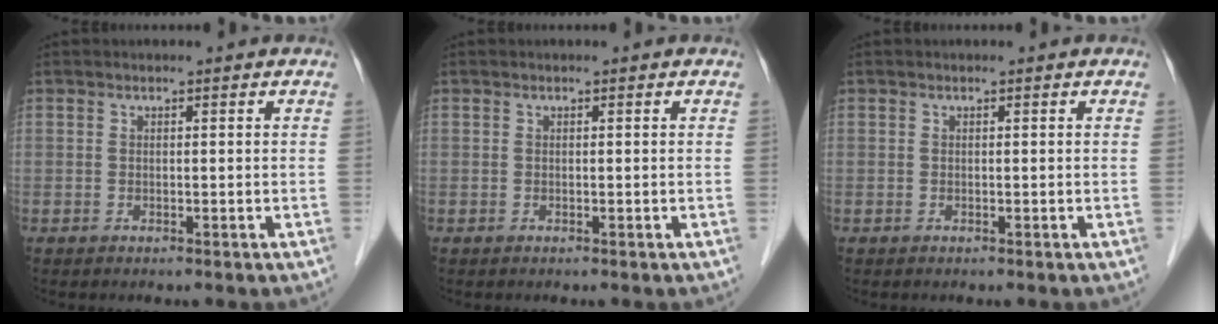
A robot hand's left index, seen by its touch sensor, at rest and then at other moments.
{"total": 0.0}
{"total": 0.0}